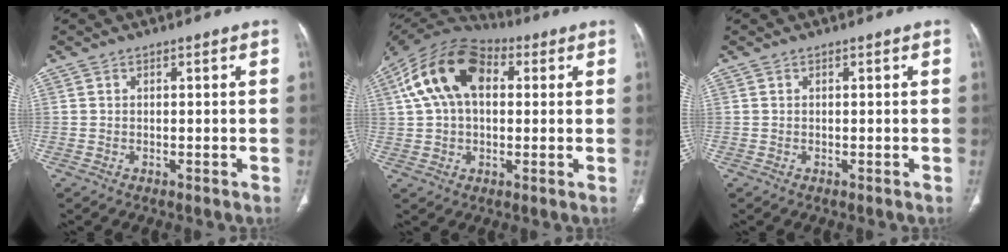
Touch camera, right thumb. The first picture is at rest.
{"total": 16.7, "force": [4.1, 10.4, 12.4], "torque": [-0.219, 0.031, 0.064]}
{"total": 0.0}